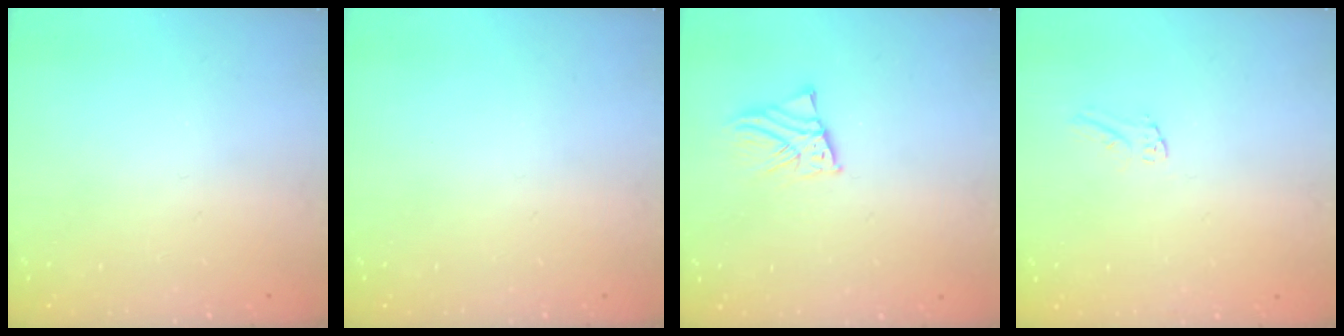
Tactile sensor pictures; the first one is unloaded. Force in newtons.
{"total": 0.0}
{"total": 2.1, "press": 2.1, "slide": 0.1}
{"total": 5.2, "press": 5.1, "slide": 0.3}